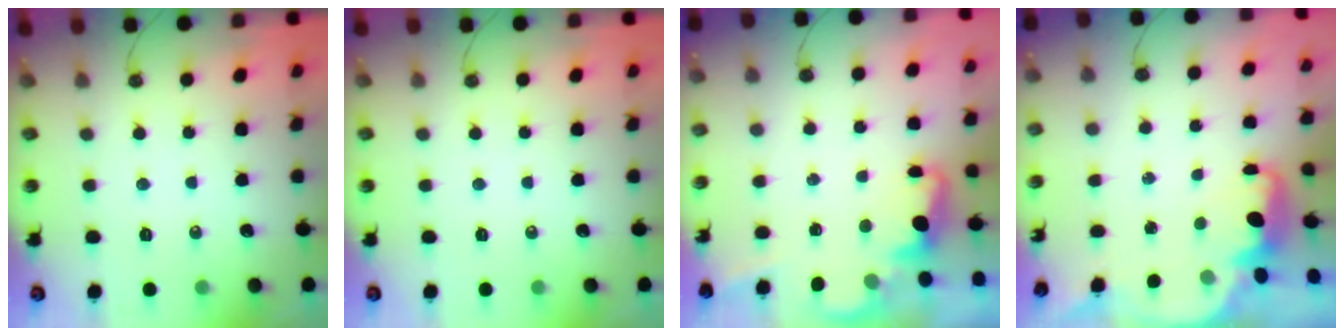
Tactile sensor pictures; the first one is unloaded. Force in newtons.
{"total": 0.0}
{"total": 2.0, "press": 1.9, "slide": 0.5}
{"total": 2.4, "press": 2.4, "slide": 0.6}